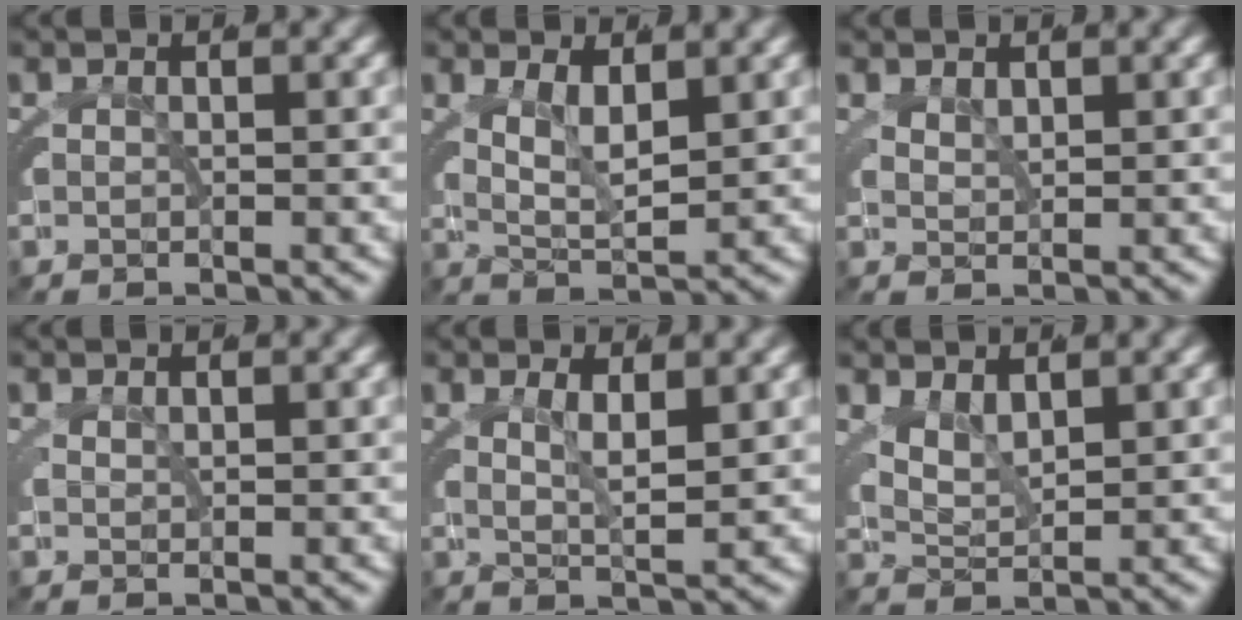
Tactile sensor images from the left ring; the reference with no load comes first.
{"total": 2.6, "force": [1.0, 1.3, 1.9], "torque": [-0.038, -0.010, 0.016]}
{"total": 0.8, "force": [0.6, 0.4, -0.2], "torque": [0.001, -0.003, 0.013]}
{"total": 0.0}
{"total": 1.3, "force": [0.7, 0.1, 1.1], "torque": [-0.022, -0.003, 0.013]}
{"total": 2.7, "force": [1.5, 1.9, 1.0], "torque": [-0.035, -0.005, 0.023]}